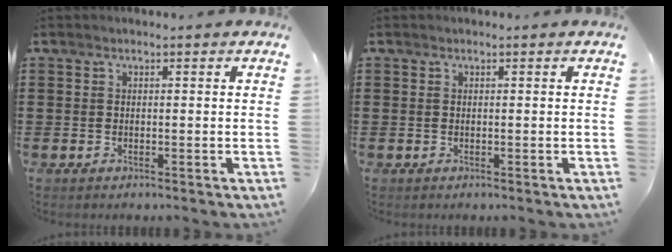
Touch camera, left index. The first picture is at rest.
{"total": 0.0}